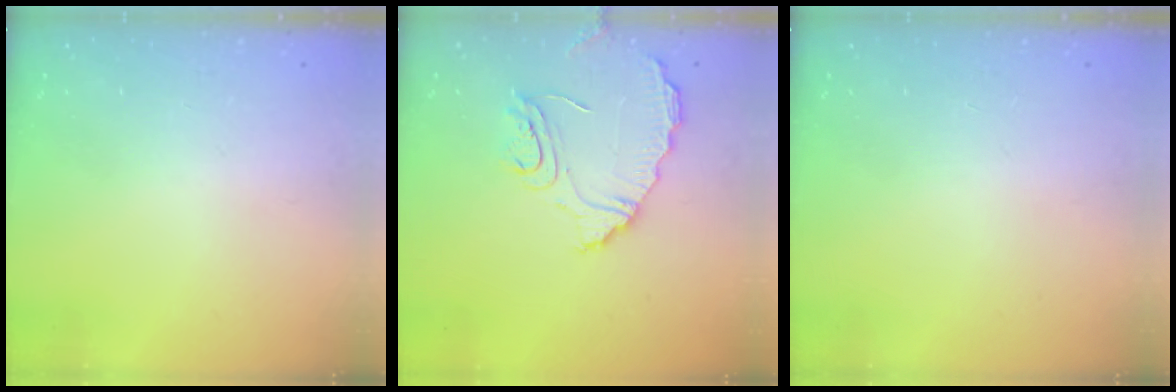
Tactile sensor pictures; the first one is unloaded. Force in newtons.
{"total": 11.2, "press": 11.2, "slide": 0.8}
{"total": 0.0}